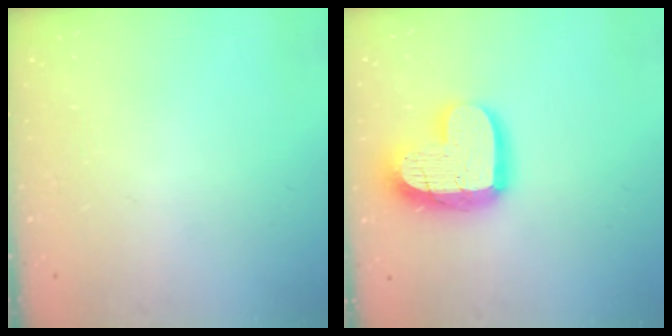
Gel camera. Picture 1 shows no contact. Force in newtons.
{"total": 18.3, "press": 18.2, "slide": 1.9}